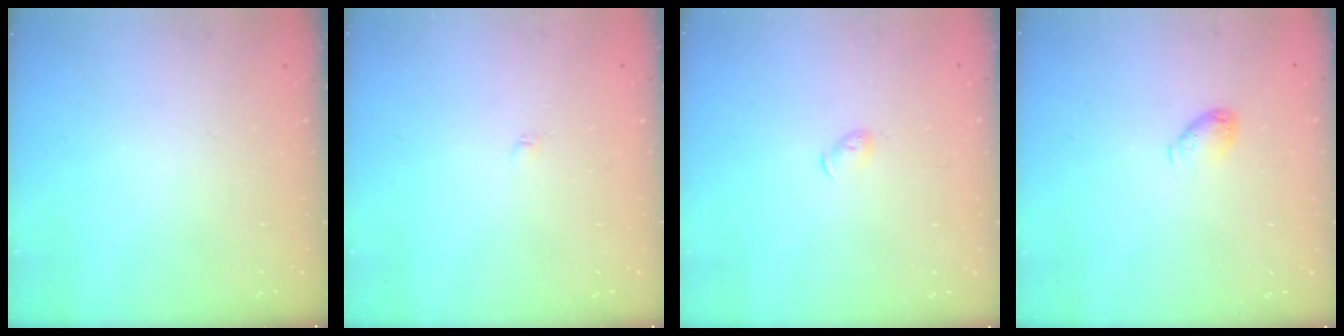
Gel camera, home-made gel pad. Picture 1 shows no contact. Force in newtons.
{"total": 1.8, "press": 1.7, "slide": 0.3}
{"total": 3.2, "press": 3.1, "slide": 0.7}
{"total": 4.9, "press": 4.9, "slide": 0.4}